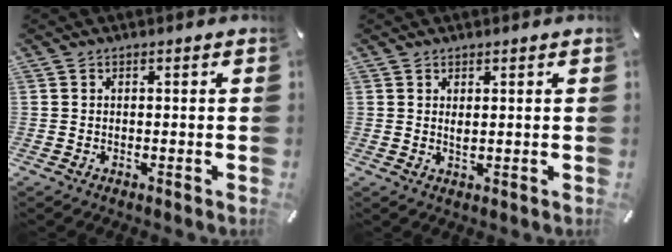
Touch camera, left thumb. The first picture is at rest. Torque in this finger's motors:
{"motor_torque": [0.36, 0.51, 0.12, -0.21, 0.07]}